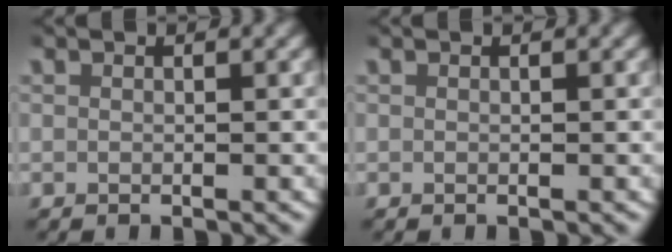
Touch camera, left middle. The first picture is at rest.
{"total": 0.0}